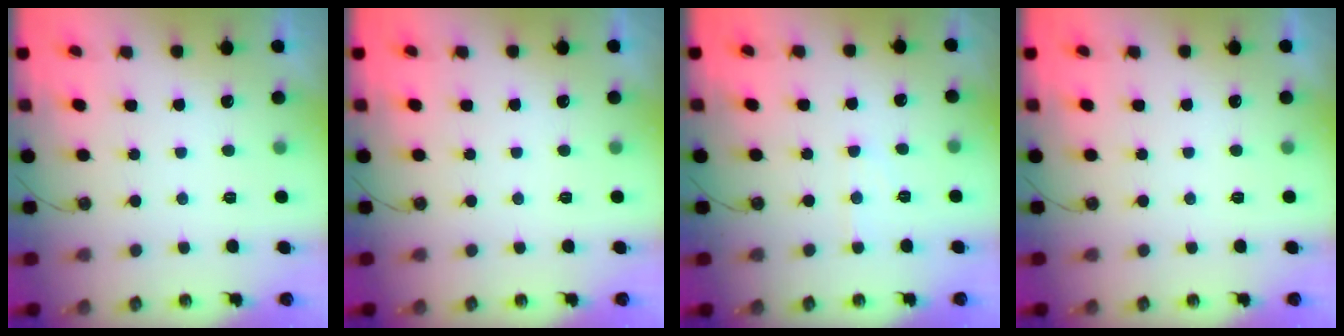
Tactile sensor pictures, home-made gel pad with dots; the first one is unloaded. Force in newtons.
{"total": 0.0}
{"total": 5.4, "press": 5.4, "slide": 0.6}
{"total": 0.0}